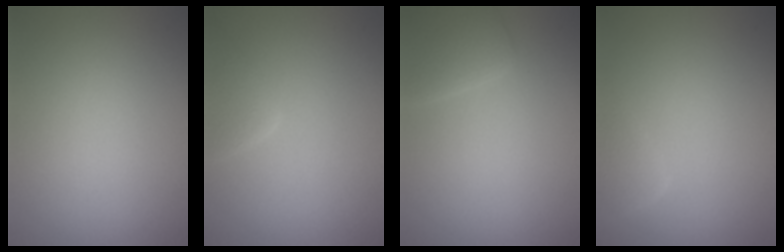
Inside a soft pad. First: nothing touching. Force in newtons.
{"total": 2.2, "press": 2.2, "slide": 0.1}
{"total": 2.3, "press": 2.3, "slide": 0.1}
{"total": 2.8, "press": 2.8, "slide": 0.2}